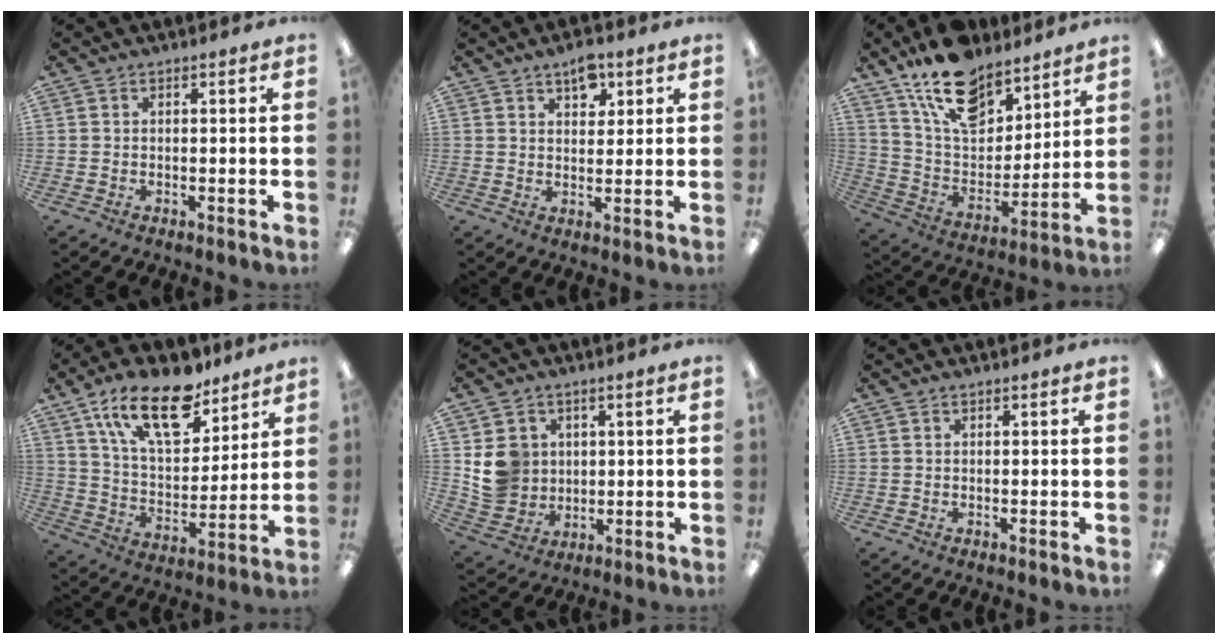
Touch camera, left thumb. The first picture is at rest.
{"total": 5.6, "force": [3.7, 3.1, 2.7], "torque": [-0.021, -0.019, 0.061]}
{"total": 17.2, "force": [12.6, 8.7, 7.8], "torque": [-0.149, -0.072, 0.231]}
{"total": 19.7, "force": [13.1, 9.2, 11.6], "torque": [-0.197, -0.061, 0.229]}
{"total": 9.0, "force": [2.3, 8.4, 2.3], "torque": [-0.053, -0.004, 0.052]}
{"total": 0.0}